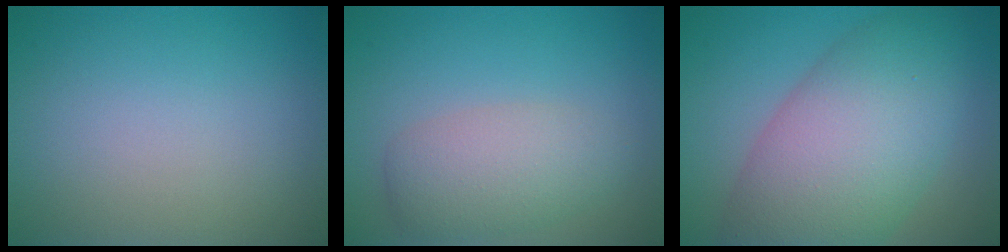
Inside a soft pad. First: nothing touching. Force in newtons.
{"total": 4.0, "press": 4.0, "slide": 0.1}
{"total": 10.6, "press": 10.6, "slide": 0.5}